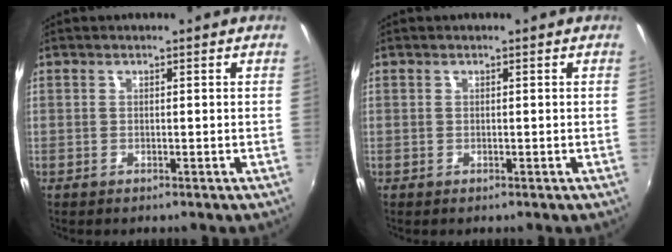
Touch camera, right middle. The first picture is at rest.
{"total": 0.0}